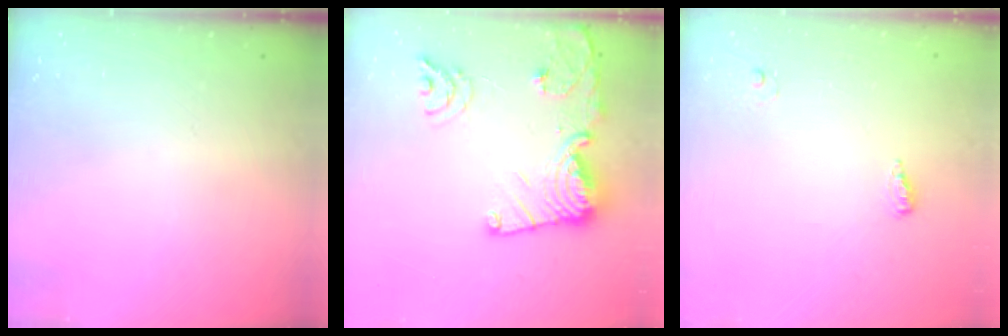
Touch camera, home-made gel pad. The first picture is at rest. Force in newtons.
{"total": 16.5, "press": 16.5, "slide": 1.7}
{"total": 4.6, "press": 4.4, "slide": 1.1}